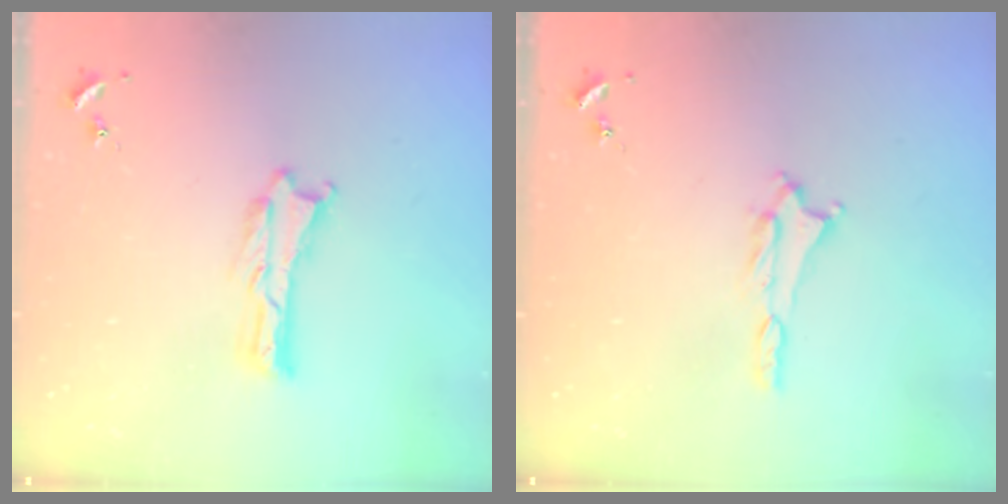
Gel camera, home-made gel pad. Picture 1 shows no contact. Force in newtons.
{"total": 1.2, "press": 1.2, "slide": 0.2}